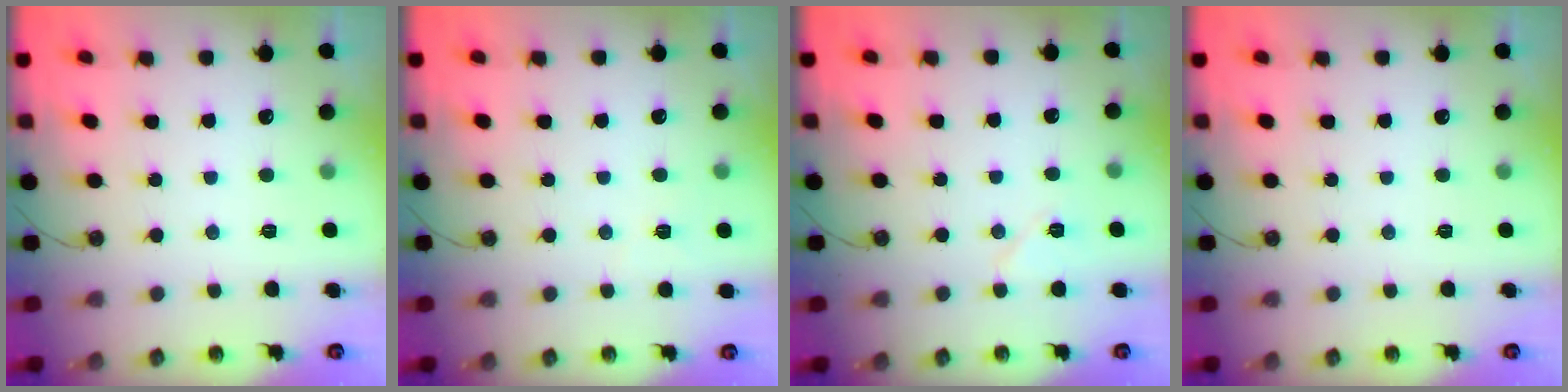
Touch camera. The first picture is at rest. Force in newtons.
{"total": 3.0, "press": 2.1, "slide": 2.2}
{"total": 6.5, "press": 6.5, "slide": 0.5}
{"total": 0.0}